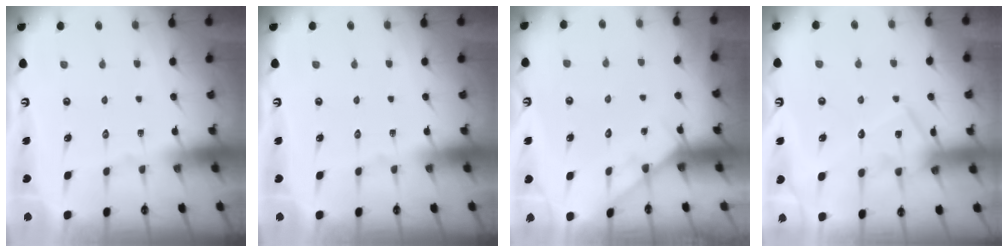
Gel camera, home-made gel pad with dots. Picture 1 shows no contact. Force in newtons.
{"total": 0.0}
{"total": 4.4, "press": 4.3, "slide": 0.5}
{"total": 12.7, "press": 12.7, "slide": 0.7}